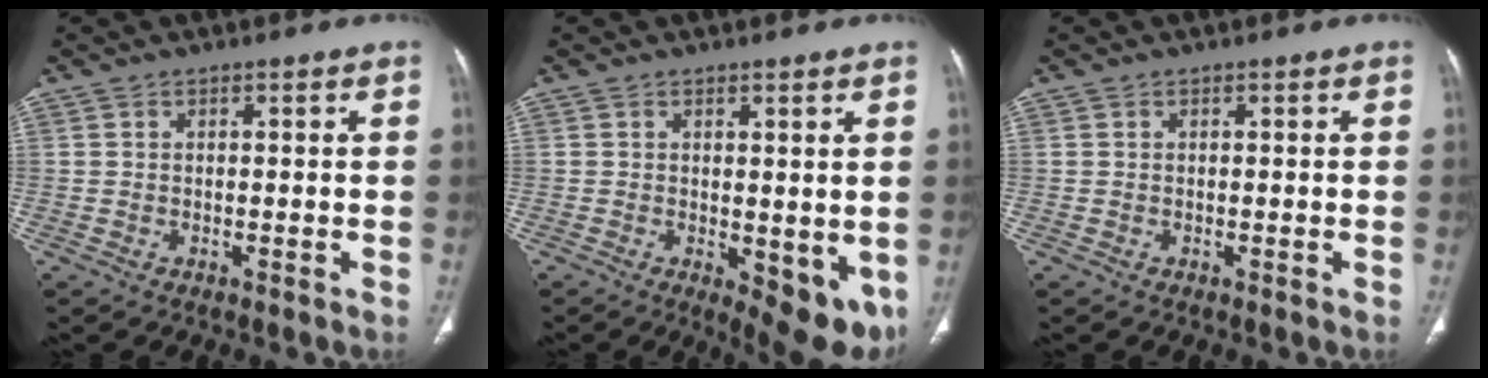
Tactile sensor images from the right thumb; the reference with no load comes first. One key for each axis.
{"total": 8.9, "fx": -1.1, "fy": 3.8, "fz": 7.9, "tx": -0.088, "ty": -0.022, "tz": -0.004}
{"total": 0.0}